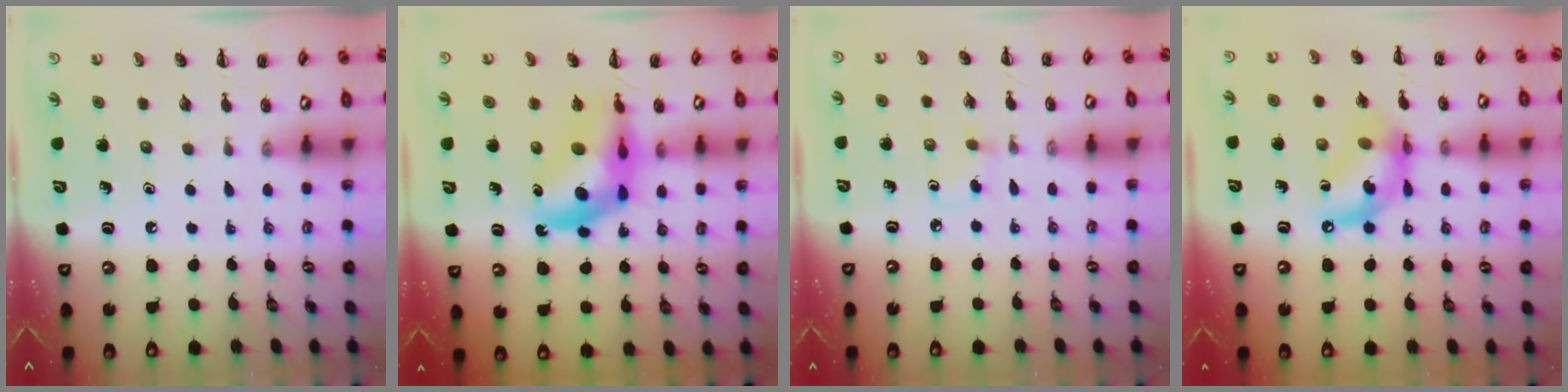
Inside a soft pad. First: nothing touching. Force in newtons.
{"total": 11.3, "press": 10.7, "slide": 3.6}
{"total": 2.6, "press": 2.4, "slide": 1.2}
{"total": 13.2, "press": 12.8, "slide": 3.3}